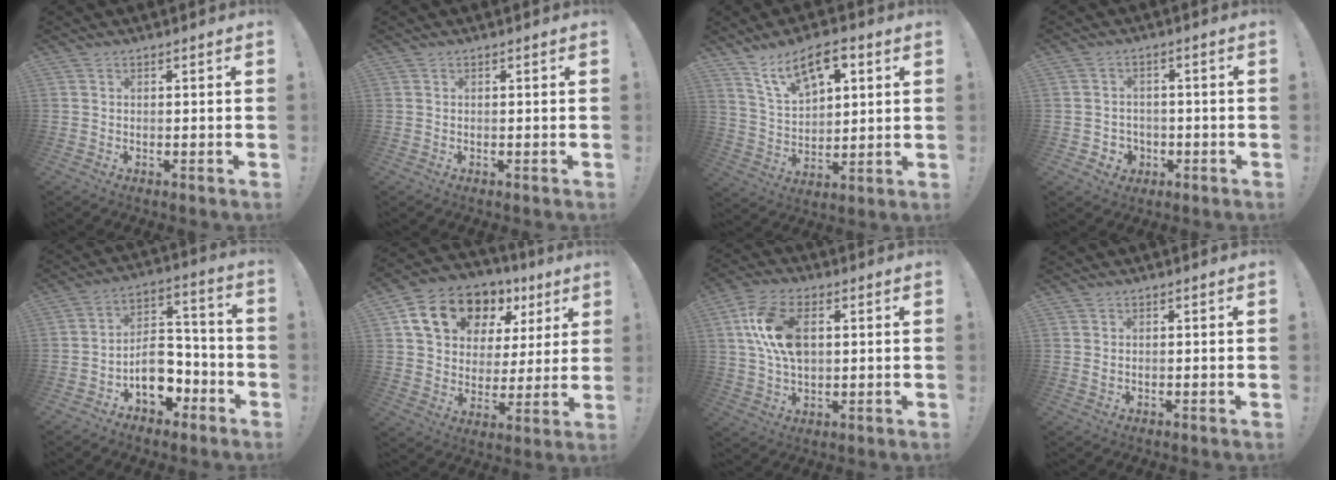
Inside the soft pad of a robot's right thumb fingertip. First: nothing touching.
{"total": 0.0}
{"total": 12.8, "force": [7.5, 6.5, 8.0], "torque": [-0.130, -0.028, 0.135]}
{"total": 4.1, "force": [-0.4, 3.9, 1.2], "torque": [-0.009, 0.002, -0.006]}
{"total": 12.6, "force": [-5.1, 9.2, 6.8], "torque": [-0.099, 0.037, -0.080]}
{"total": 17.2, "force": [9.9, 11.2, 8.6], "torque": [-0.135, -0.045, 0.189]}
{"total": 14.0, "force": [2.7, 8.4, 10.8], "torque": [-0.207, 0.005, 0.051]}
{"total": 0.7, "force": [0.5, 0.5, 0.3], "torque": [-0.004, 0.001, 0.009]}